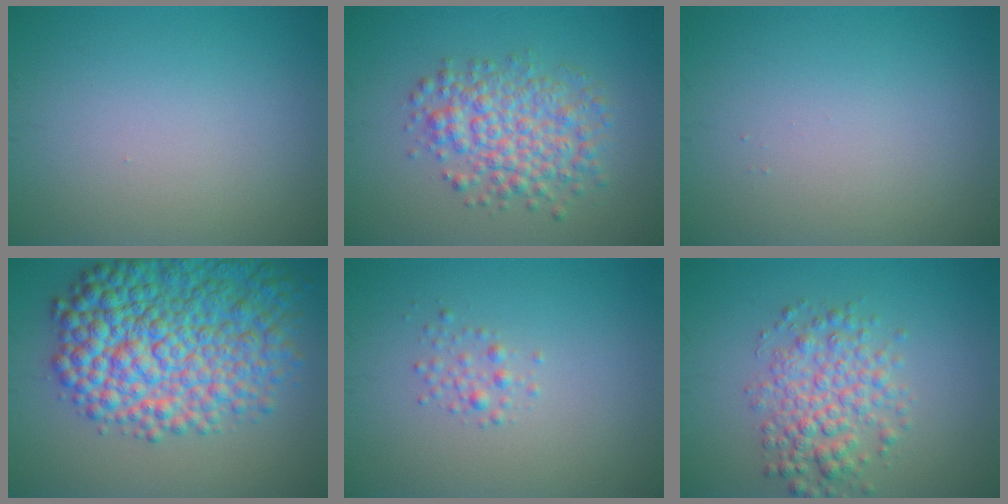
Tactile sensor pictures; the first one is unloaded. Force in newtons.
{"total": 5.2, "press": 5.2, "slide": 0.1}
{"total": 0.0}
{"total": 11.4, "press": 11.4, "slide": 0.3}
{"total": 1.2, "press": 1.2, "slide": 0.1}
{"total": 4.4, "press": 4.4, "slide": 0.0}